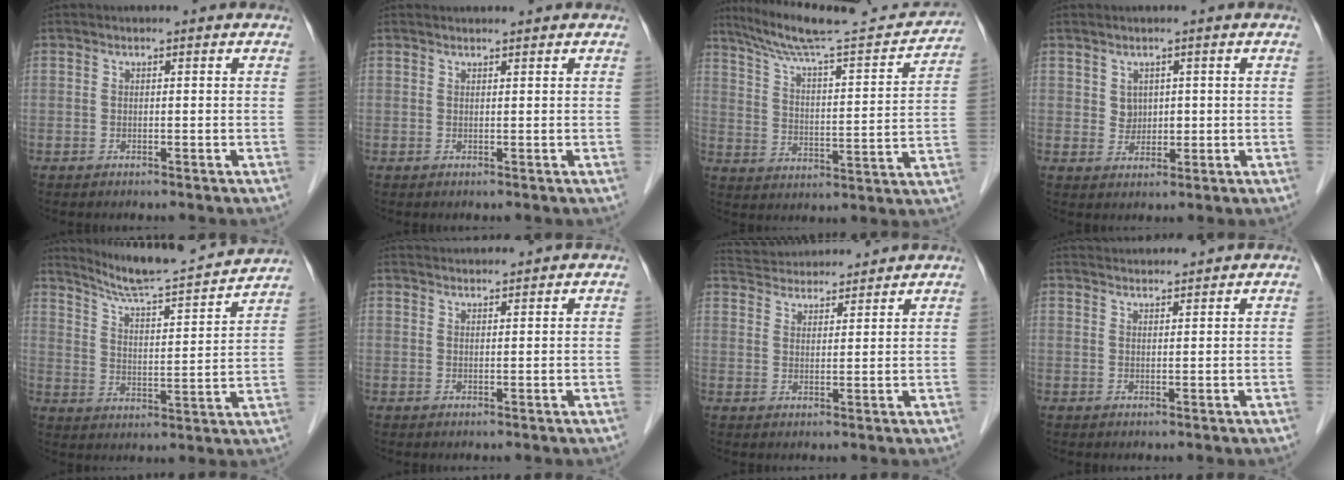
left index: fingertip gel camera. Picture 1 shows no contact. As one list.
[{"total": 0.9, "force": [0.9, -0.1, 0.1], "torque": [-0.005, 0.007, 0.019]}, {"total": 20.3, "force": [18.8, 0.9, 7.5], "torque": [-0.124, -0.021, 0.272]}, {"total": 2.2, "force": [0.7, 1.9, 0.8], "torque": [-0.019, -0.002, 0.018]}, {"total": 15.8, "force": [14.9, -0.4, 5.2], "torque": [-0.095, -0.012, 0.221]}, {"total": 3.0, "force": [3.0, -0.2, 0.2], "torque": [-0.005, 0.022, 0.054]}, {"total": 10.1, "force": [9.8, 1.6, 2.2], "torque": [-0.044, 0.030, 0.153]}, {"total": 4.0, "force": [4.0, -0.1, 0.4], "torque": [-0.011, 0.024, 0.067]}]